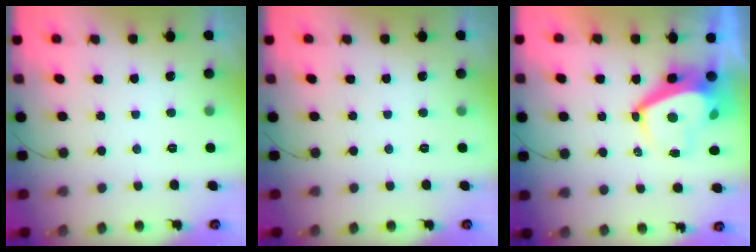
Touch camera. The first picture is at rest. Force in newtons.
{"total": 0.0}
{"total": 6.5, "press": 6.5, "slide": 0.8}